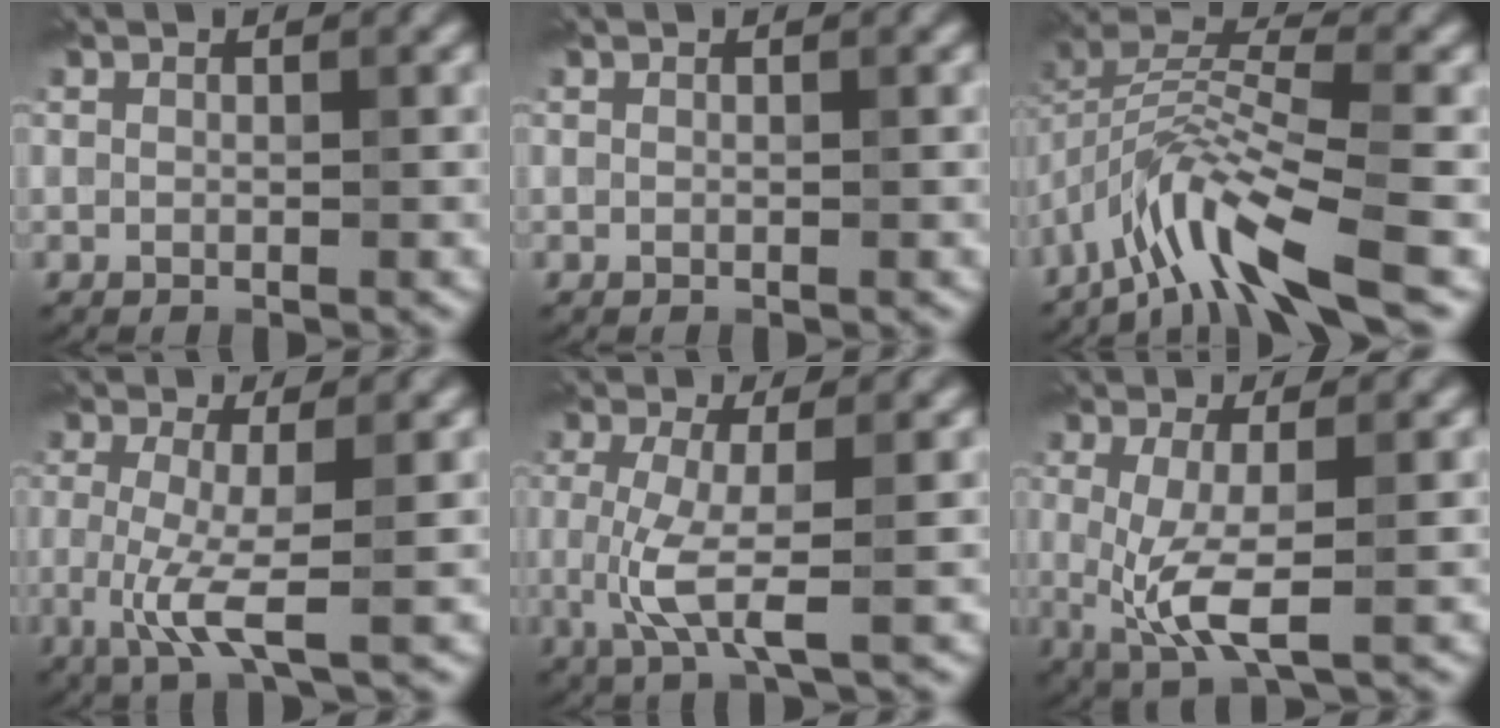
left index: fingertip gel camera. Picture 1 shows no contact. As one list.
[{"total": 0.0}, {"total": 8.6, "force": [-5.3, 1.9, 6.5], "torque": [-0.117, 0.010, -0.108]}, {"total": 4.2, "force": [-0.7, 0.7, 4.1], "torque": [-0.091, -0.015, -0.015]}, {"total": 4.1, "force": [-0.5, 0.8, 4.0], "torque": [-0.092, -0.014, -0.010]}, {"total": 4.5, "force": [-0.4, 1.2, 4.4], "torque": [-0.097, -0.013, -0.007]}]